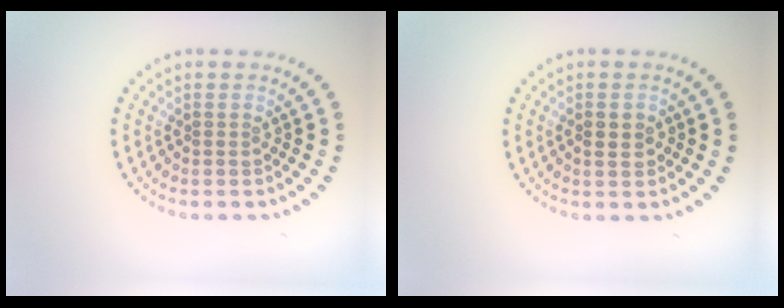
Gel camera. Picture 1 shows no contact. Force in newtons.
{"total": 1.4, "press": 1.4, "slide": 0.3}